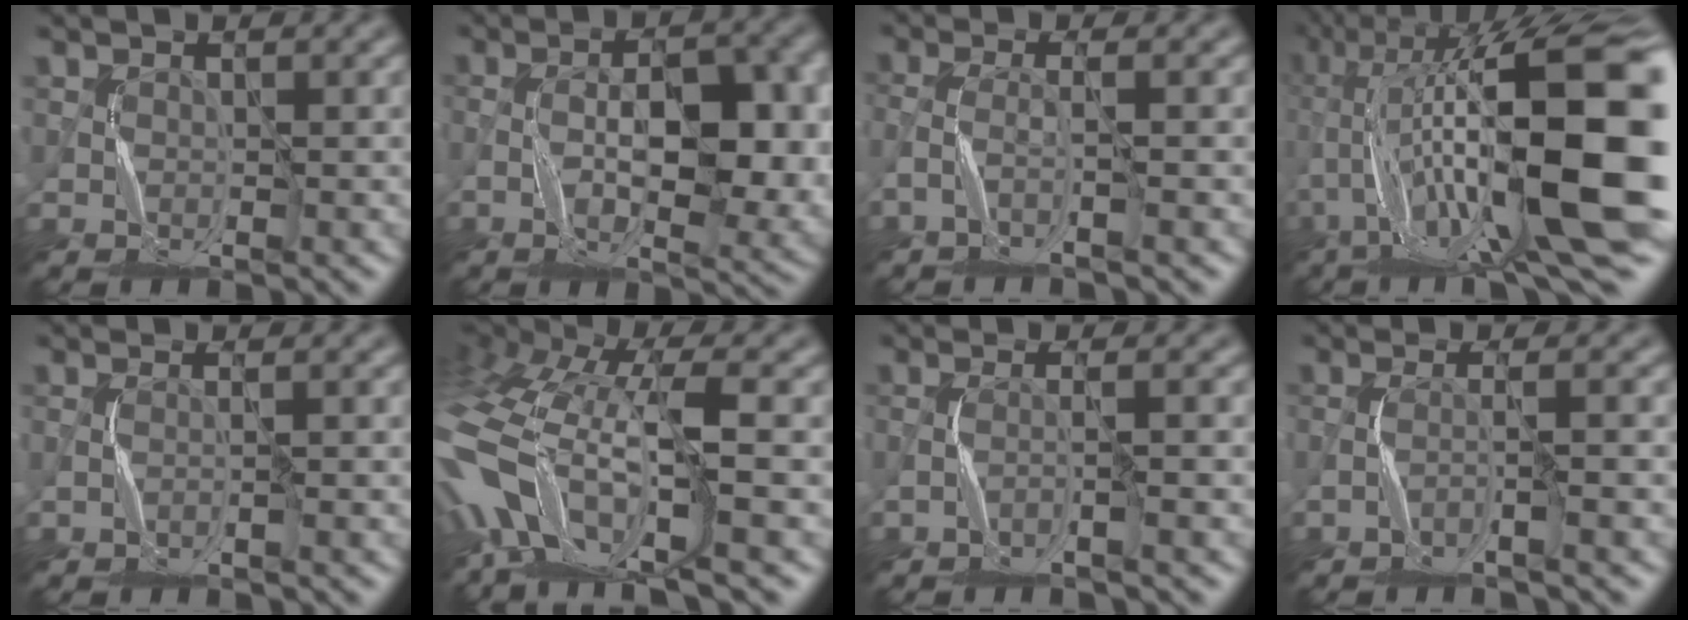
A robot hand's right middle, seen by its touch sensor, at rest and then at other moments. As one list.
[{"total": 8.8, "force": [-0.6, 3.7, 7.9], "torque": [-0.132, -0.002, -0.006]}, {"total": 2.5, "force": [-1.4, 0.3, 2.0], "torque": [-0.047, 0.002, -0.041]}, {"total": 19.3, "force": [-1.3, 5.1, 18.5], "torque": [-0.320, 0.034, -0.019]}, {"total": 1.2, "force": [-0.6, 0.0, 1.0], "torque": [-0.022, 0.004, -0.017]}, {"total": 14.2, "force": [-4.7, 5.9, 12.0], "torque": [-0.278, -0.002, -0.076]}, {"total": 2.2, "force": [-1.2, 0.1, 1.8], "torque": [-0.028, 0.006, -0.035]}, {"total": 2.5, "force": [-1.4, 0.1, 2.1], "torque": [-0.035, 0.007, -0.042]}]